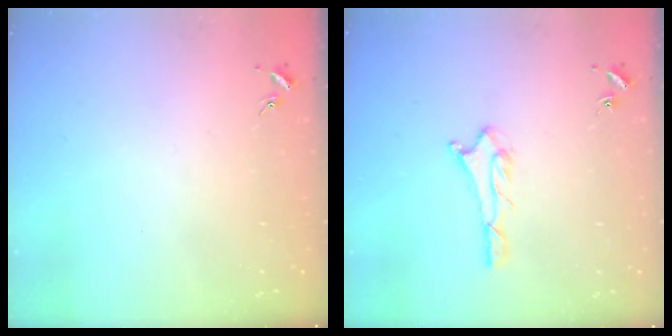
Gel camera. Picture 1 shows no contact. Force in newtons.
{"total": 1.6, "press": 1.6, "slide": 0.1}